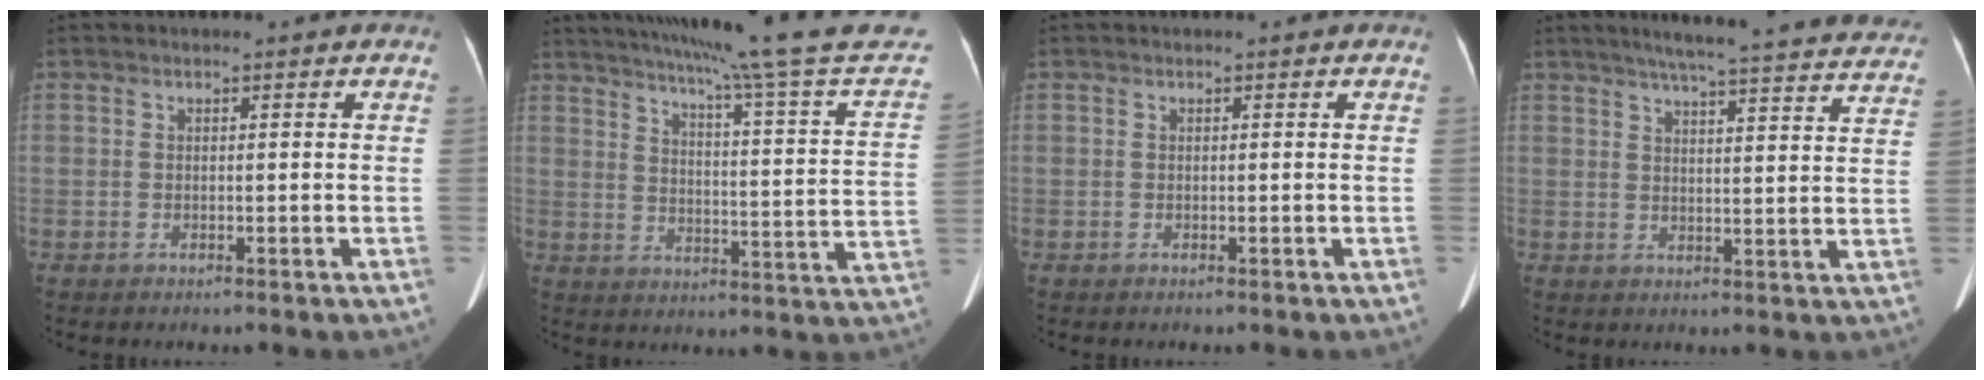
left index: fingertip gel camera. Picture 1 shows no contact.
{"total": 24.3, "force": [21.1, -1.9, 11.9], "torque": [-0.182, -0.062, 0.266]}
{"total": 0.0}
{"total": 26.0, "force": [23.8, 1.8, 10.4], "torque": [-0.146, -0.038, 0.277]}